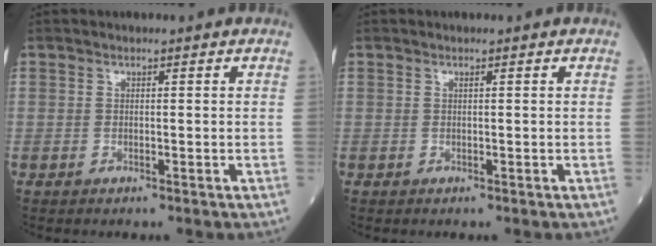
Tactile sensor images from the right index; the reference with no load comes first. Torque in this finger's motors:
{"motor_torque": [0.00, 0.00, 0.00, 0.00]}